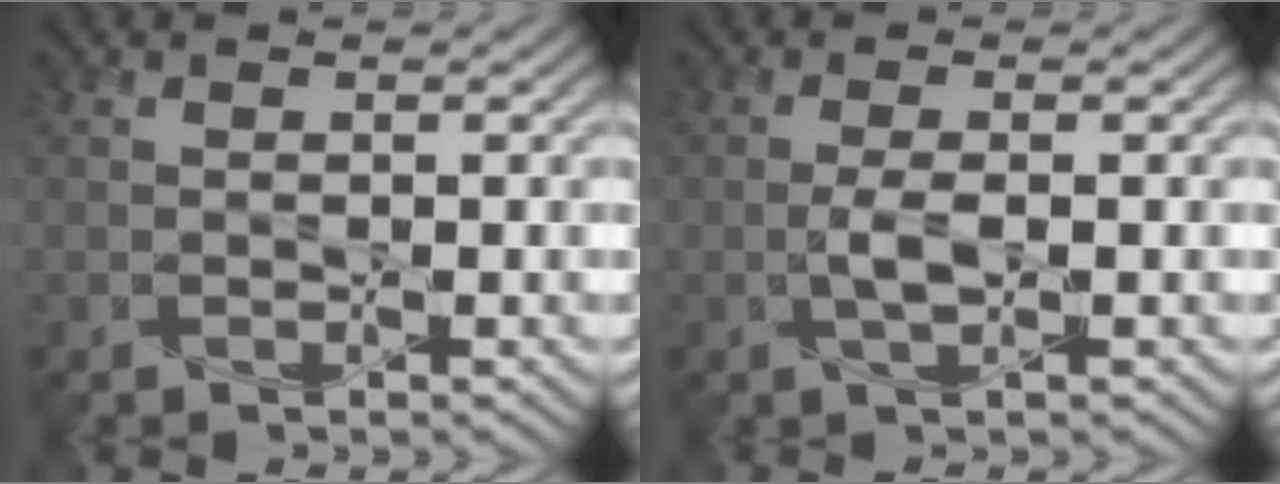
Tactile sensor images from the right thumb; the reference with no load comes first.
{"total": 2.2, "force": [-1.0, 0.2, 1.9], "torque": [-0.042, 0.004, -0.020]}